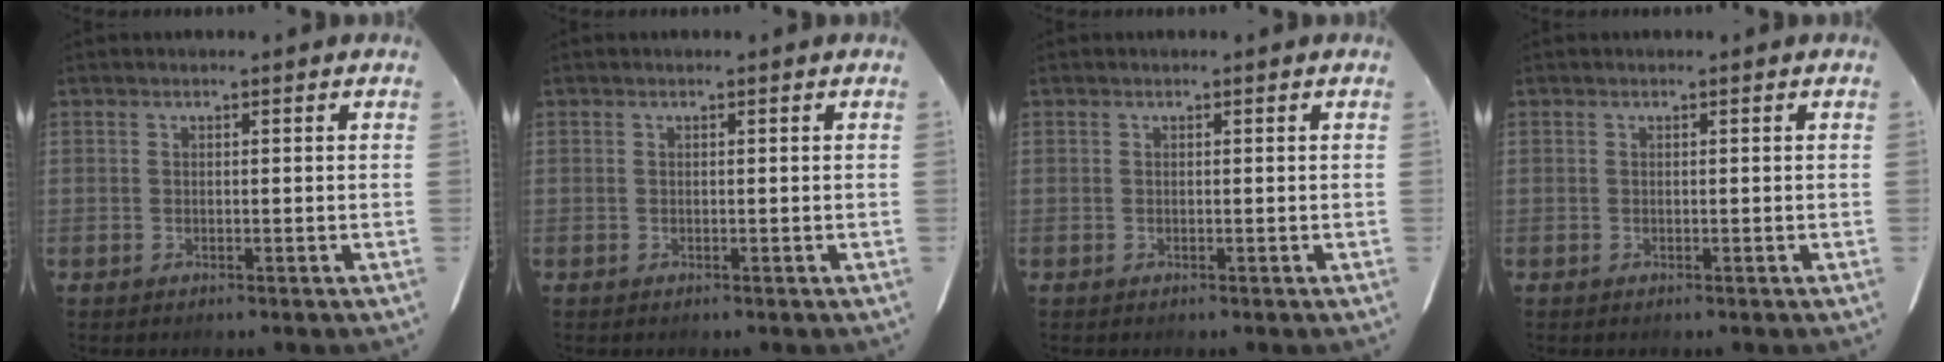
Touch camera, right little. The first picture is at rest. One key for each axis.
{"total": 0.0}
{"total": 0.0}
{"total": 0.0}